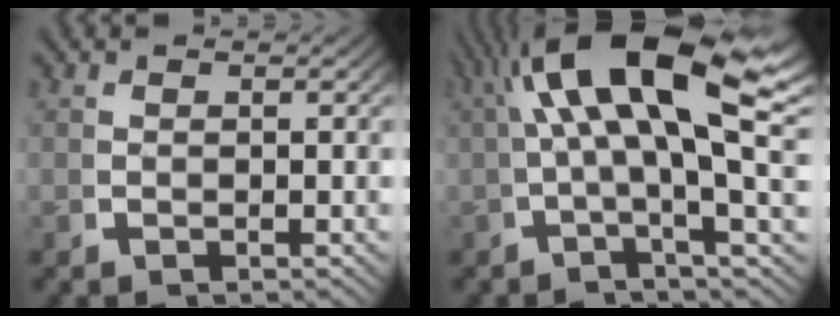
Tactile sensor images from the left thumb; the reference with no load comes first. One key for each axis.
{"total": 12.7, "fx": 3.3, "fy": 4.4, "fz": 11.4, "tx": -0.176, "ty": 0.012, "tz": 0.041}